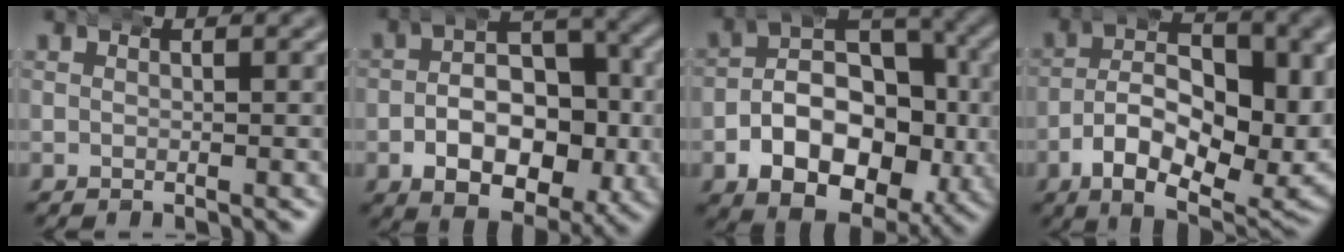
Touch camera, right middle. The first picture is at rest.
{"total": 9.1, "force": [-2.0, 6.0, 6.5], "torque": [-0.087, -0.009, -0.036]}
{"total": 12.0, "force": [-2.1, 9.1, 7.6], "torque": [-0.129, -0.025, -0.035]}
{"total": 11.8, "force": [-1.5, 6.5, 9.7], "torque": [-0.145, -0.029, -0.020]}